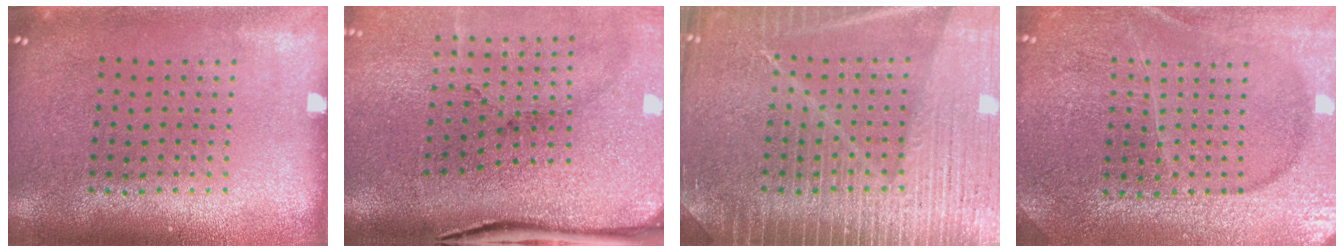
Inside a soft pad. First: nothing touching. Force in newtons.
{"total": 4.9, "press": 3.9, "slide": 3.0}
{"total": 6.8, "press": 6.7, "slide": 0.8}
{"total": 4.1, "press": 3.9, "slide": 1.1}